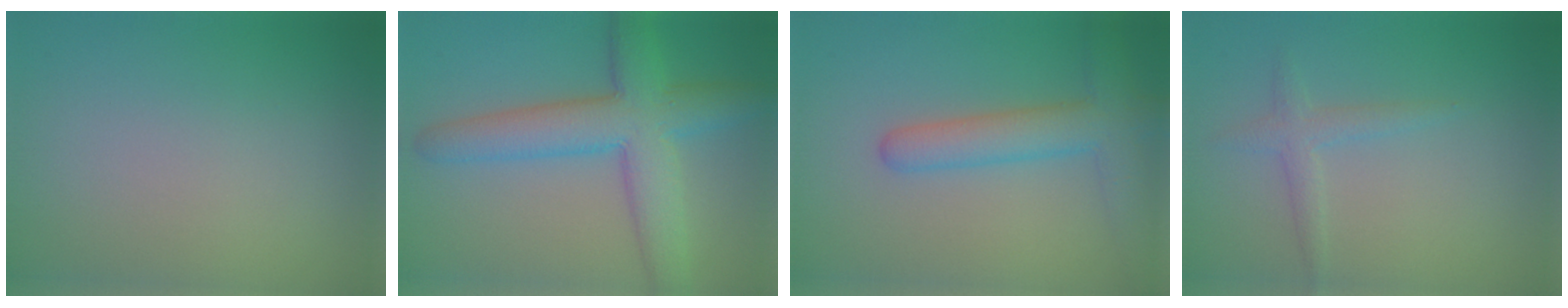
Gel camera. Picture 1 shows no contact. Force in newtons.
{"total": 7.6, "press": 7.6, "slide": 0.3}
{"total": 4.9, "press": 4.9, "slide": 0.1}
{"total": 1.7, "press": 1.7, "slide": 0.0}